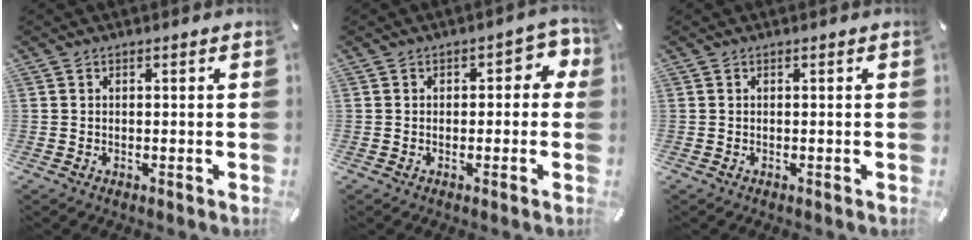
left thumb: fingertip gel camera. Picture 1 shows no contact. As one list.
[{"total": 4.6, "force": [0.5, 3.0, 3.5], "torque": [-0.037, 0.001, 0.000]}, {"total": 0.0}]